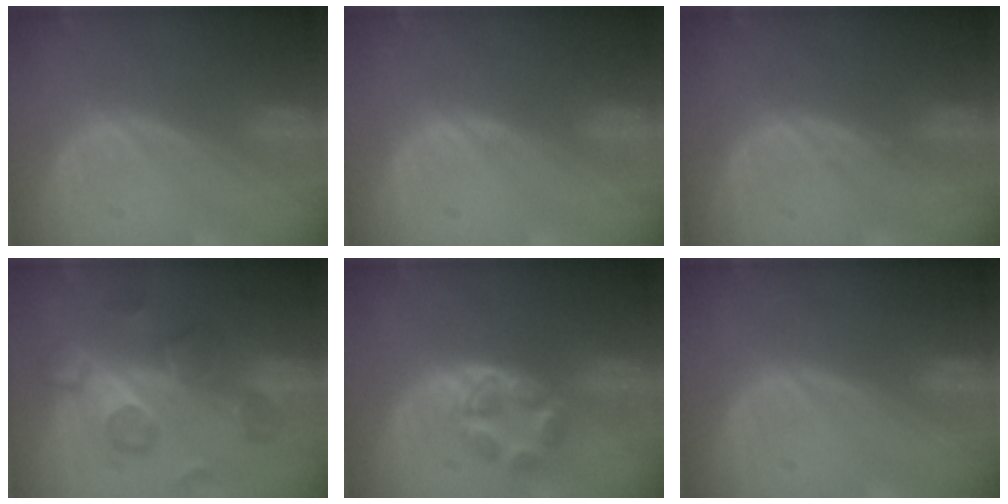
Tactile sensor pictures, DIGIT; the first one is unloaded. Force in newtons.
{"total": 0.6, "press": 0.2, "slide": 0.5}
{"total": 0.6, "press": 0.6, "slide": 0.3}
{"total": 8.8, "press": 8.4, "slide": 2.6}
{"total": 5.2, "press": 5.0, "slide": 1.4}
{"total": 0.0}